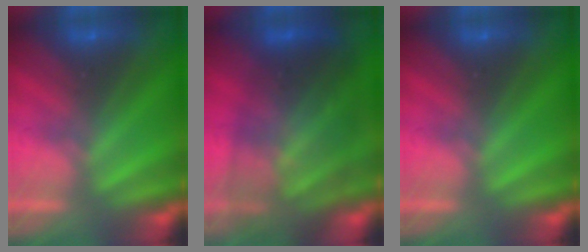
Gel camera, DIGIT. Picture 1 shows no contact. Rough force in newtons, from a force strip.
{"total": 7.8}
{"total": 0.0}